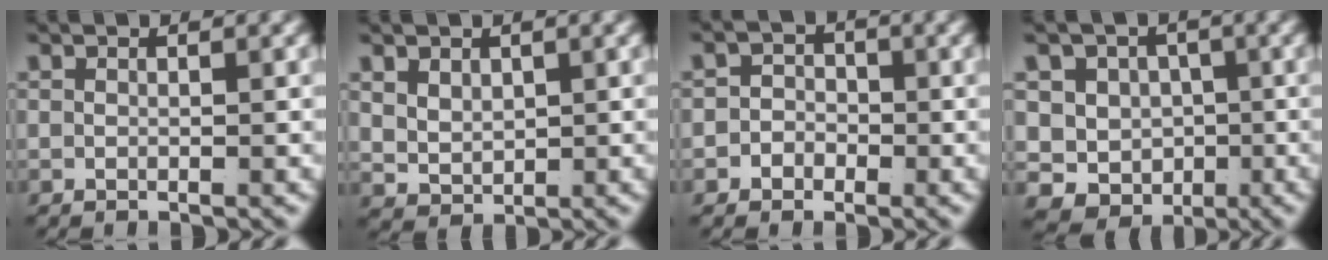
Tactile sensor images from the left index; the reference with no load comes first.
{"total": 2.6, "force": [0.9, 2.0, 1.4], "torque": [-0.037, -0.019, 0.034]}
{"total": 2.9, "force": [-1.3, 2.5, 0.5], "torque": [0.001, -0.008, -0.027]}
{"total": 15.3, "force": [-4.1, 14.1, 4.3], "torque": [-0.131, -0.075, -0.069]}